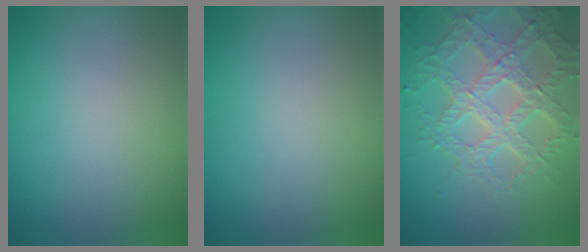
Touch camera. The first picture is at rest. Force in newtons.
{"total": 0.0}
{"total": 7.1, "press": 5.2, "slide": 4.9}